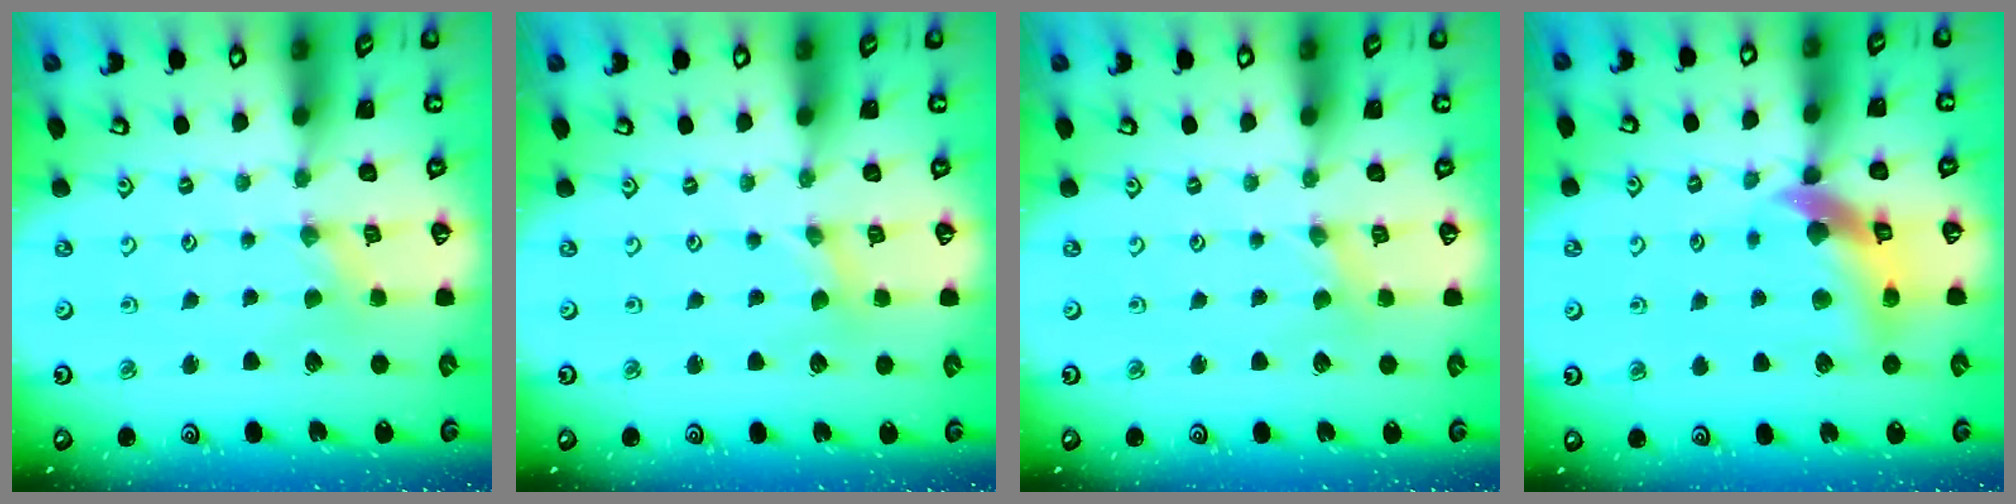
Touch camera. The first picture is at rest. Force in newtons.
{"total": 0.0}
{"total": 1.4, "press": 1.3, "slide": 0.3}
{"total": 11.0, "press": 10.8, "slide": 1.7}